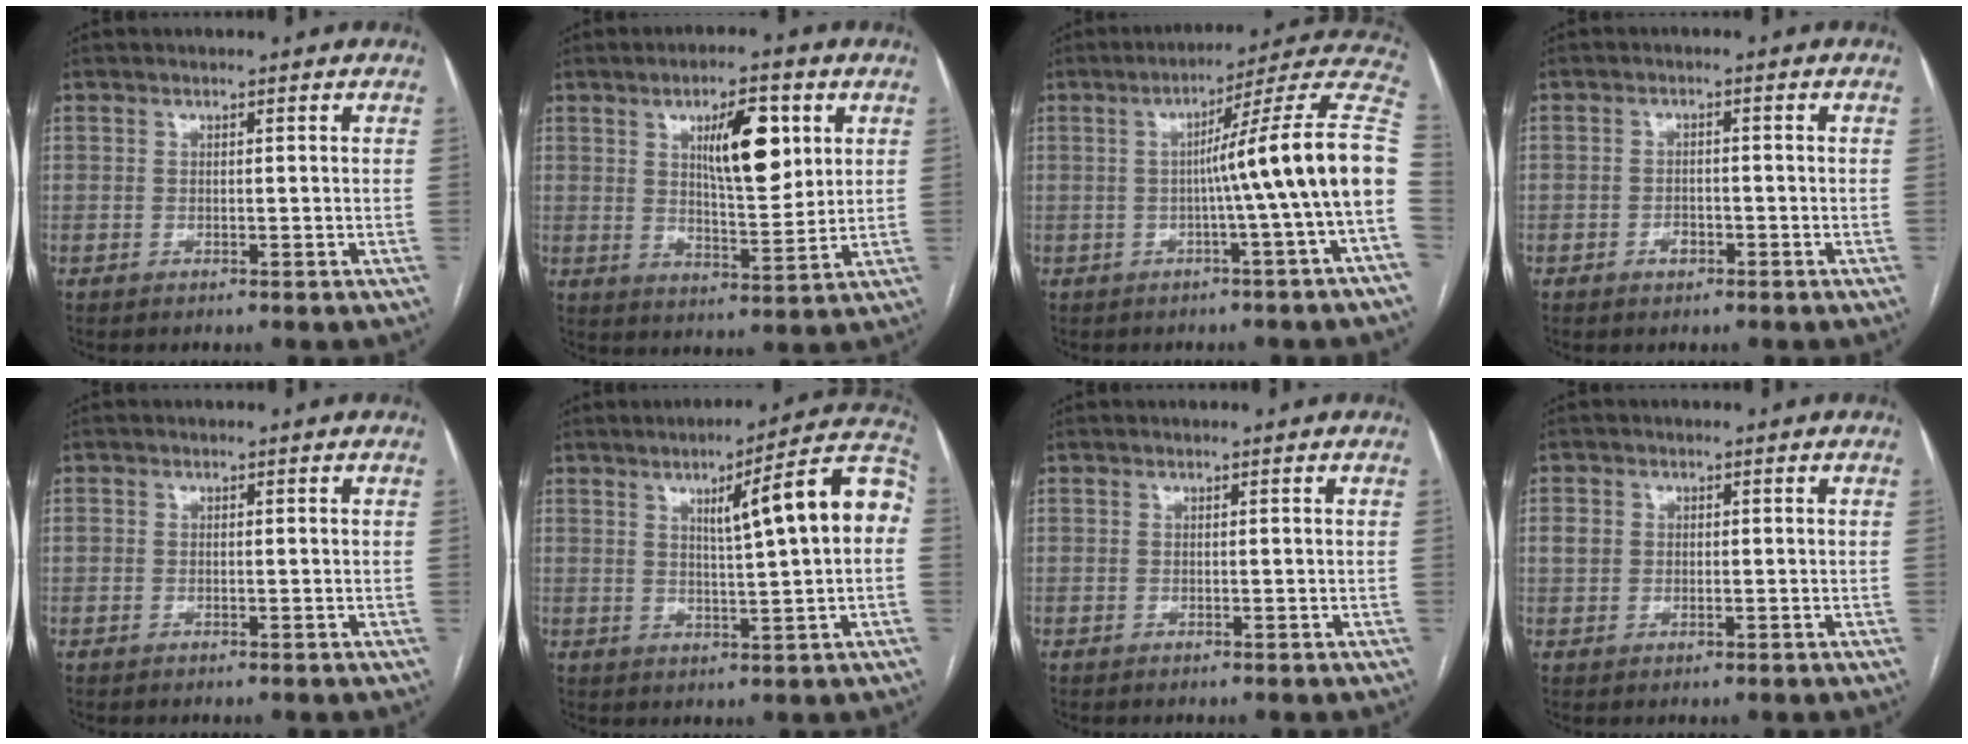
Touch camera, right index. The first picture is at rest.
{"total": 10.3, "force": [3.7, 3.1, 9.1], "torque": [-0.147, 0.002, 0.066]}
{"total": 15.0, "force": [-1.4, -2.2, 14.7], "torque": [-0.182, 0.030, -0.030]}
{"total": 2.0, "force": [-1.2, 1.4, 1.0], "torque": [-0.010, 0.006, -0.016]}
{"total": 0.5, "force": [-0.1, 0.5, 0.2], "torque": [0.001, 0.002, -0.004]}
{"total": 12.5, "force": [2.2, 0.6, 12.3], "torque": [-0.166, 0.027, 0.027]}
{"total": 0.0}
{"total": 2.4, "force": [0.3, 2.1, 1.1], "torque": [-0.026, 0.012, 0.008]}